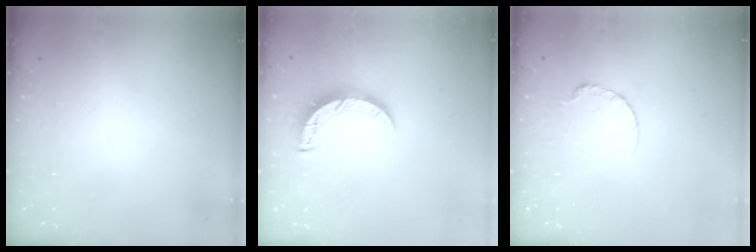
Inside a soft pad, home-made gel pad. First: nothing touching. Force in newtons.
{"total": 7.7, "press": 7.7, "slide": 0.3}
{"total": 3.9, "press": 3.8, "slide": 0.5}